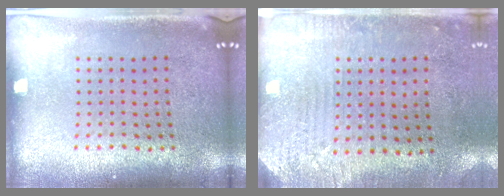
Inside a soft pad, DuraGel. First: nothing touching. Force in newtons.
{"total": 2.9, "press": 2.4, "slide": 1.6}